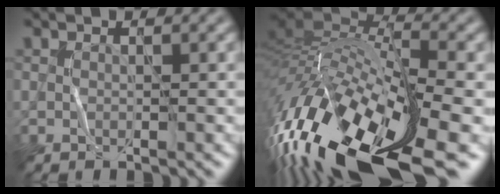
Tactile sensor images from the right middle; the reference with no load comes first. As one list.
[{"total": 16.5, "force": [-7.5, 5.9, 13.4], "torque": [-0.276, 0.009, -0.127]}]